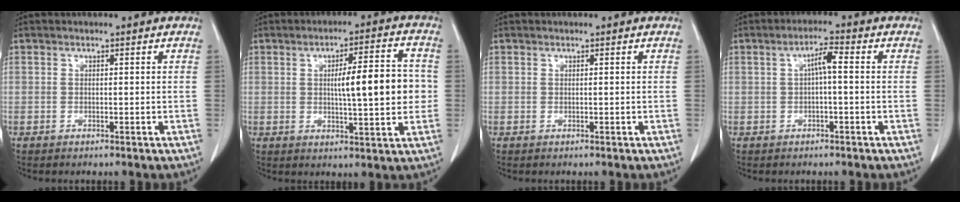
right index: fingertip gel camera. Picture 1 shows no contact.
{"total": 10.1, "force": [0.3, 1.9, 9.9], "torque": [-0.139, 0.016, 0.007]}
{"total": 0.0}
{"total": 3.3, "force": [0.1, 0.5, 3.3], "torque": [-0.057, 0.012, 0.002]}